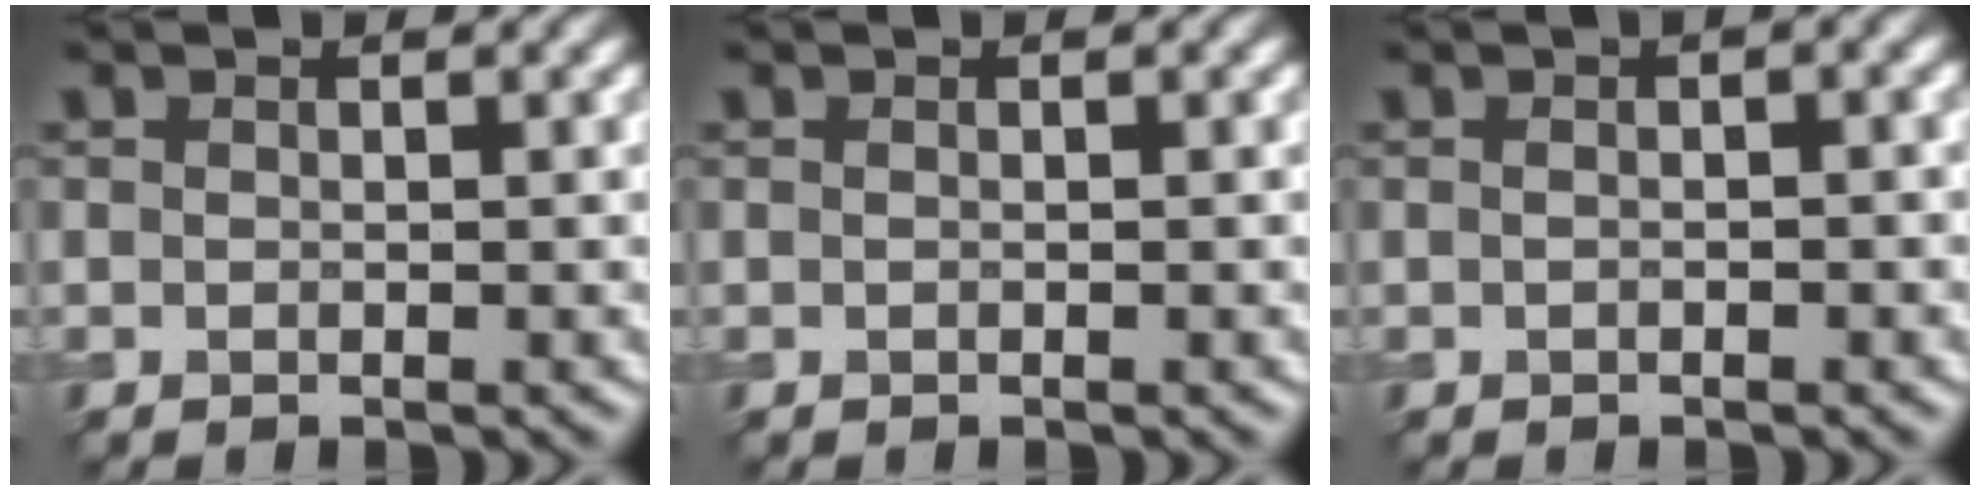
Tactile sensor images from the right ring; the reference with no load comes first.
{"total": 0.0}
{"total": 1.6, "force": [0.4, 0.5, 1.4], "torque": [-0.016, -0.004, -0.001]}